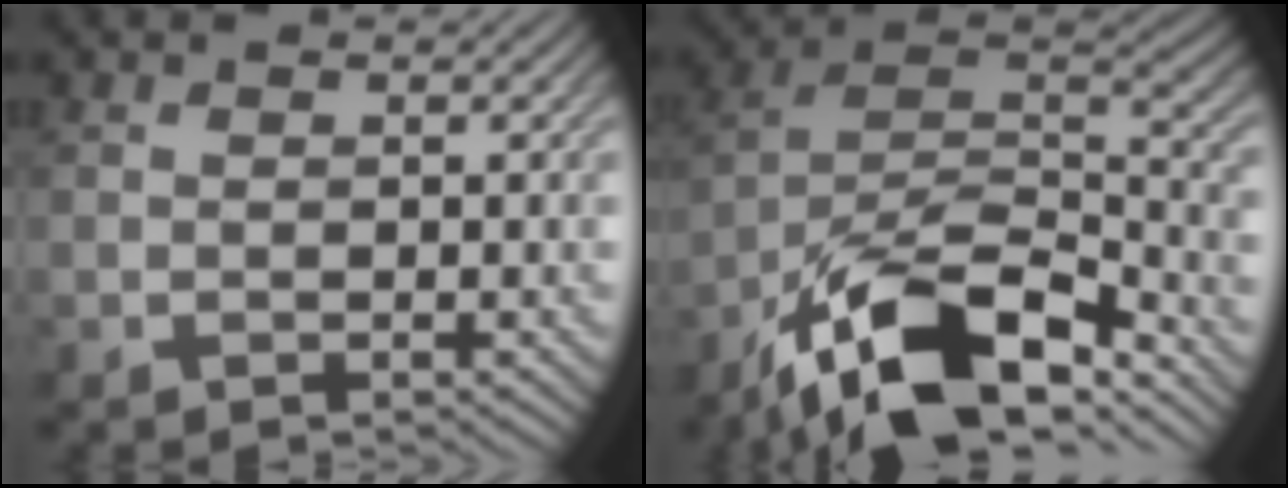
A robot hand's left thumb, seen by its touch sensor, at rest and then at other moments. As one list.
[{"total": 15.6, "force": [-10.9, 5.5, 9.7], "torque": [-0.193, -0.008, -0.202]}]